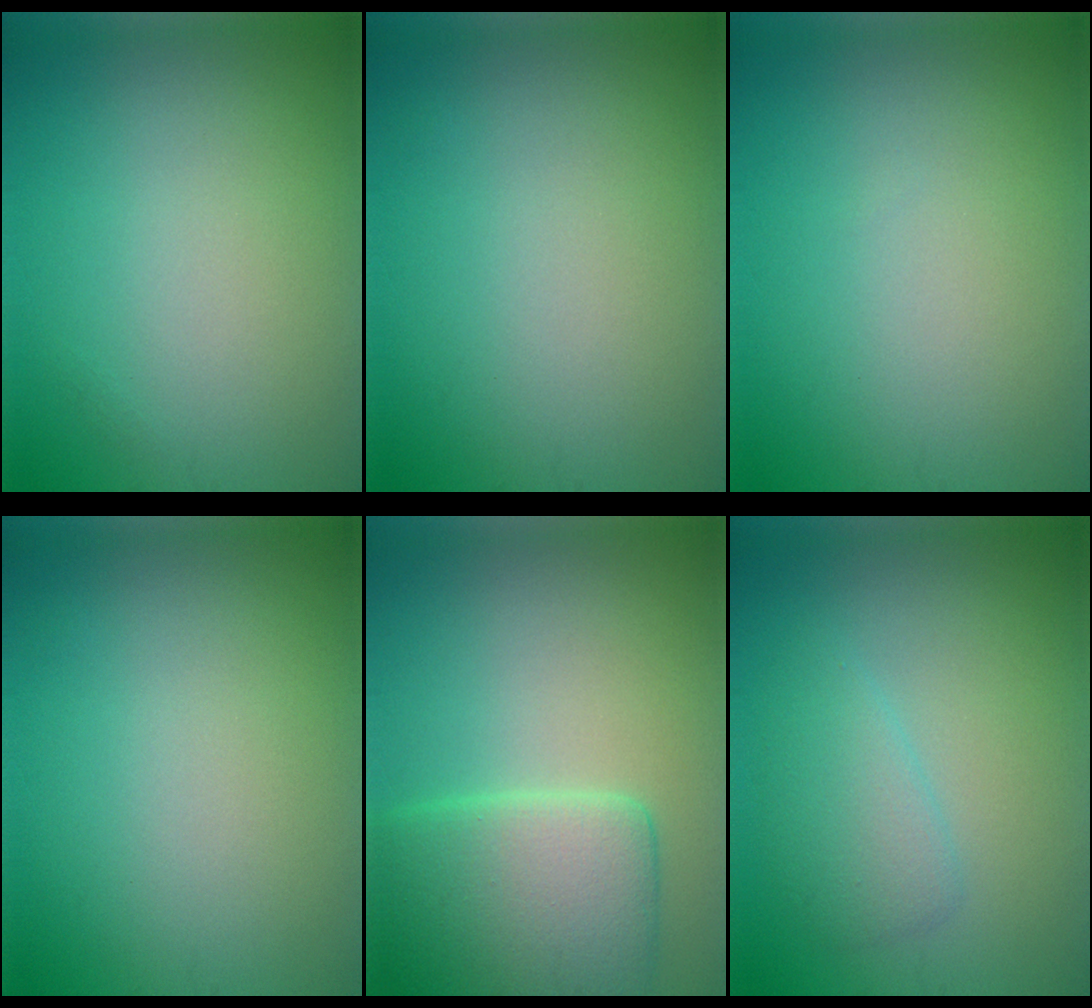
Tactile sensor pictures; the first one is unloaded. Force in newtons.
{"total": 0.0}
{"total": 0.0}
{"total": 0.0}
{"total": 7.3, "press": 7.3, "slide": 0.4}
{"total": 2.6, "press": 2.6, "slide": 0.1}